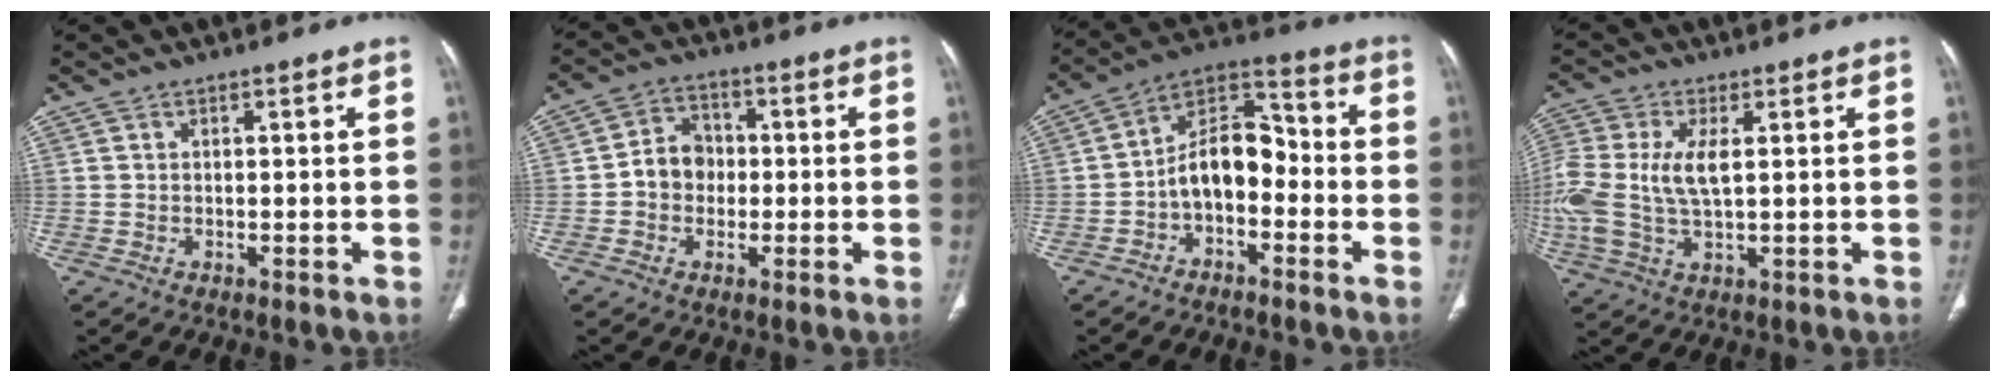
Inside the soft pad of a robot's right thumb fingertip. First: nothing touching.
{"total": 6.4, "force": [-0.6, 5.5, 3.3], "torque": [-0.031, 0.020, -0.022]}
{"total": 11.0, "force": [-2.8, 6.9, 8.1], "torque": [-0.112, 0.053, -0.062]}
{"total": 14.4, "force": [1.2, 7.3, 12.3], "torque": [-0.311, -0.002, 0.028]}